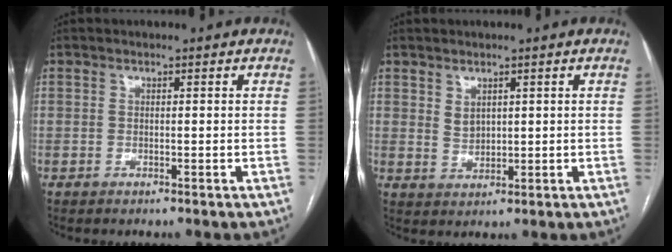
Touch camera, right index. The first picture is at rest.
{"total": 2.3, "force": [1.1, 1.6, 1.3], "torque": [-0.025, -0.001, 0.028]}